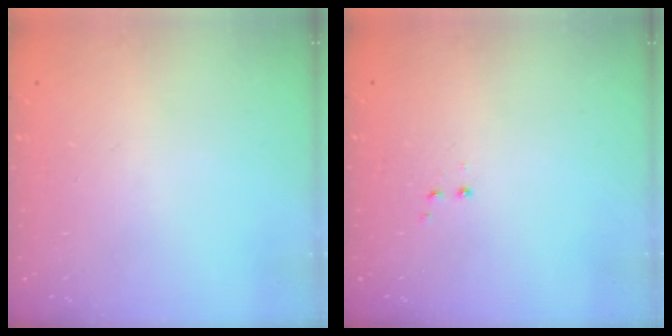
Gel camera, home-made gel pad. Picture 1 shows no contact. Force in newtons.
{"total": 1.2, "press": 1.1, "slide": 0.5}